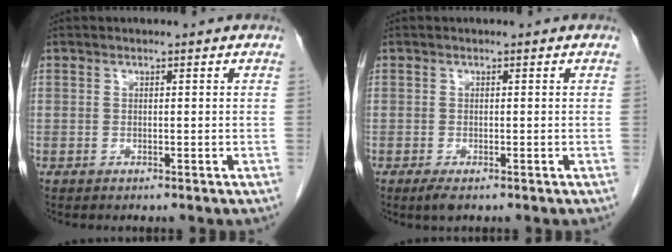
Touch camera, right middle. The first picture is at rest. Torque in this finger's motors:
{"motor_torque": [0.11, -0.26, 0.06, 0.03]}